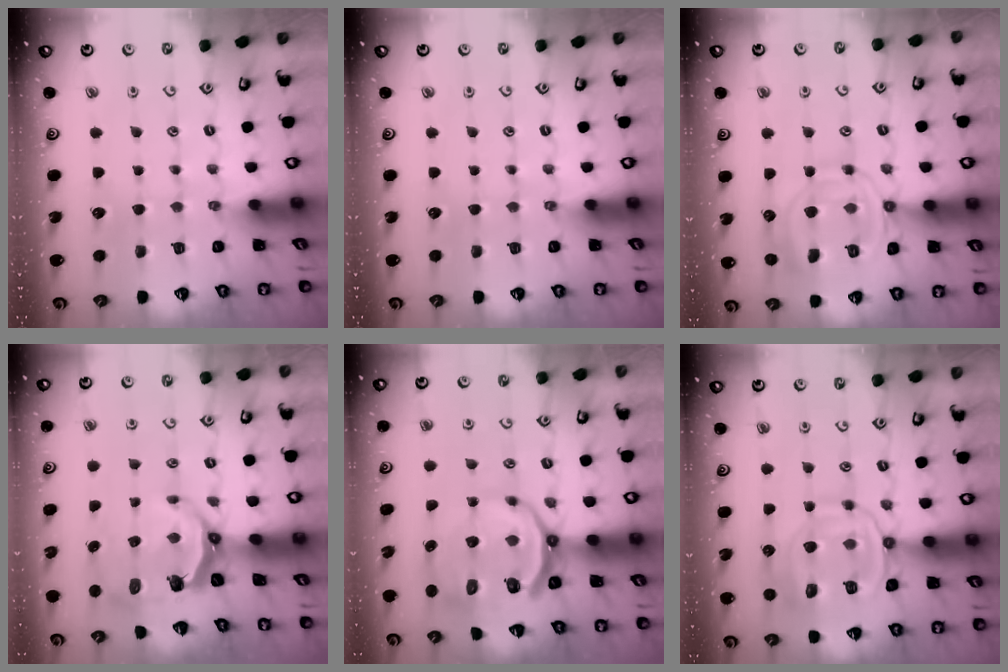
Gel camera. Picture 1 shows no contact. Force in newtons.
{"total": 0.0}
{"total": 12.4, "press": 12.3, "slide": 1.3}
{"total": 5.6, "press": 4.2, "slide": 3.7}
{"total": 13.0, "press": 12.4, "slide": 3.7}
{"total": 13.4, "press": 13.3, "slide": 1.4}